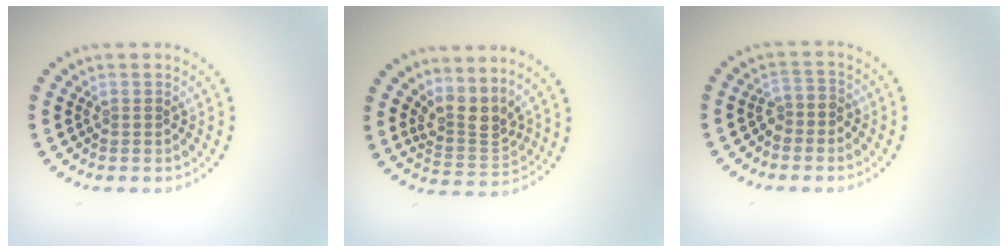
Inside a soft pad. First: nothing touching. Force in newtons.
{"total": 3.2, "press": 2.2, "slide": 2.3}
{"total": 1.7, "press": 1.3, "slide": 1.0}